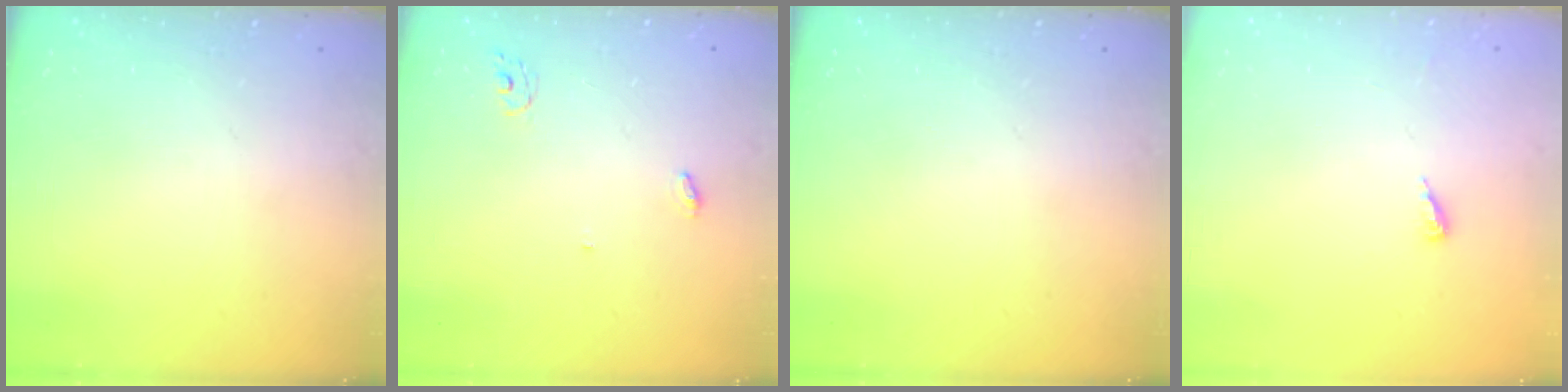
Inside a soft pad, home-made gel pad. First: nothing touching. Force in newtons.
{"total": 3.7, "press": 3.7, "slide": 0.2}
{"total": 0.0}
{"total": 2.8, "press": 2.8, "slide": 0.2}